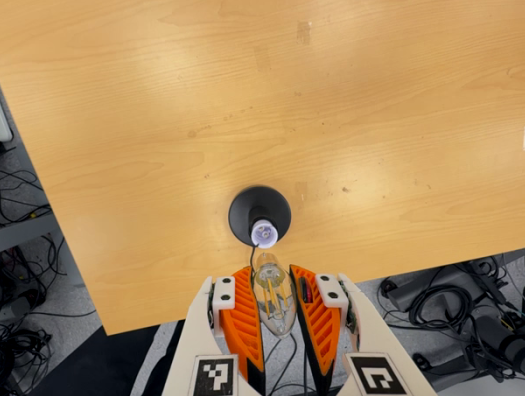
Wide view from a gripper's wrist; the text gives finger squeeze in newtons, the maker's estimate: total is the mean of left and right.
{"total": 20.7, "left": 23.0, "right": 18.4}